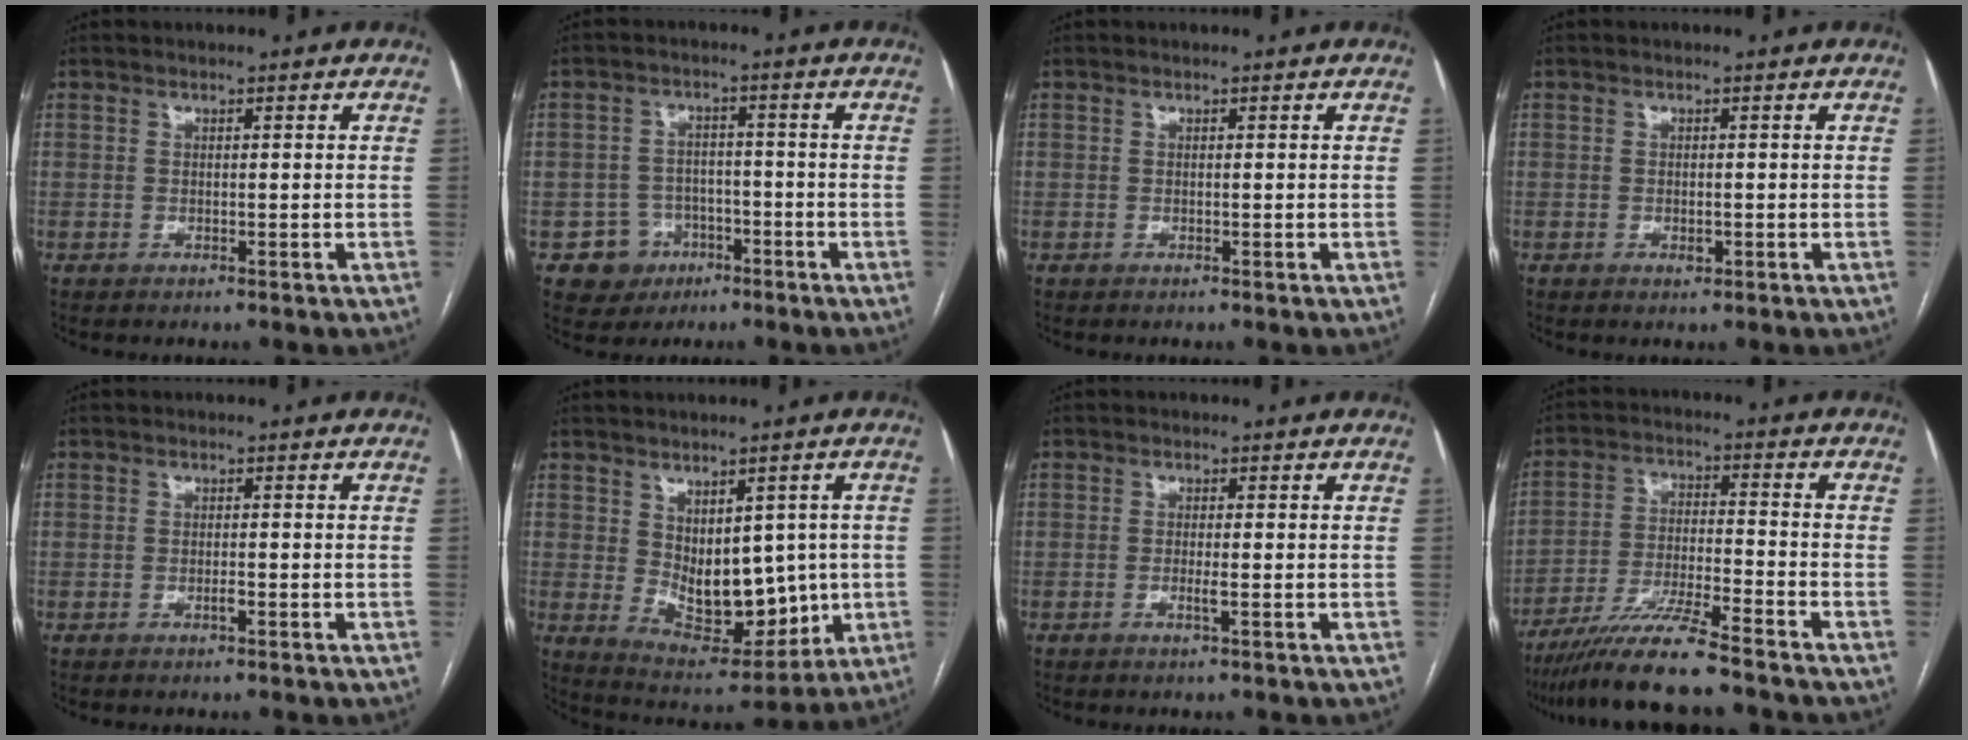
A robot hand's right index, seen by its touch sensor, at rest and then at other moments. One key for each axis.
{"total": 4.4, "fx": -1.9, "fy": 3.9, "fz": 0.4, "tx": -0.002, "ty": 0.013, "tz": -0.023}
{"total": 0.0}
{"total": 1.1, "fx": -0.3, "fy": 0.5, "fz": 0.9, "tx": -0.017, "ty": -0.001, "tz": -0.002}
{"total": 1.0, "fx": -0.4, "fy": 0.1, "fz": 0.9, "tx": -0.019, "ty": -0.001, "tz": -0.006}
{"total": 12.2, "fx": 0.0, "fy": 6.9, "fz": 10.0, "tx": -0.144, "ty": -0.001, "tz": 0.030}
{"total": 1.5, "fx": -0.4, "fy": -0.1, "fz": 1.4, "tx": -0.028, "ty": -0.003, "tz": -0.008}
{"total": 11.0, "fx": -9.1, "fy": -0.6, "fz": 6.0, "tx": -0.107, "ty": -0.024, "tz": -0.164}